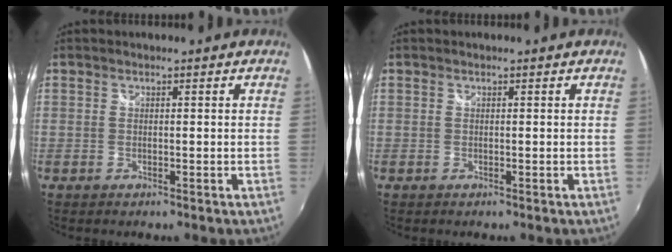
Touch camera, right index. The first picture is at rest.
{"total": 0.0}